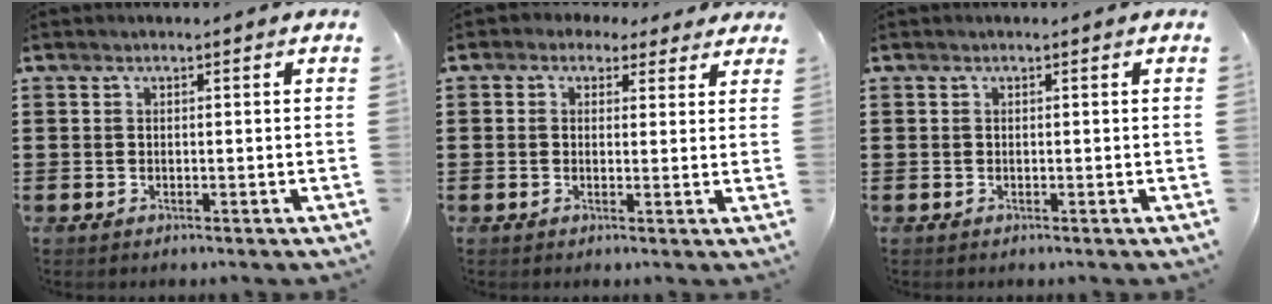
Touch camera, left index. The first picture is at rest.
{"total": 2.1, "force": [1.4, 1.6, 0.5], "torque": [-0.018, 0.009, 0.023]}
{"total": 0.0}